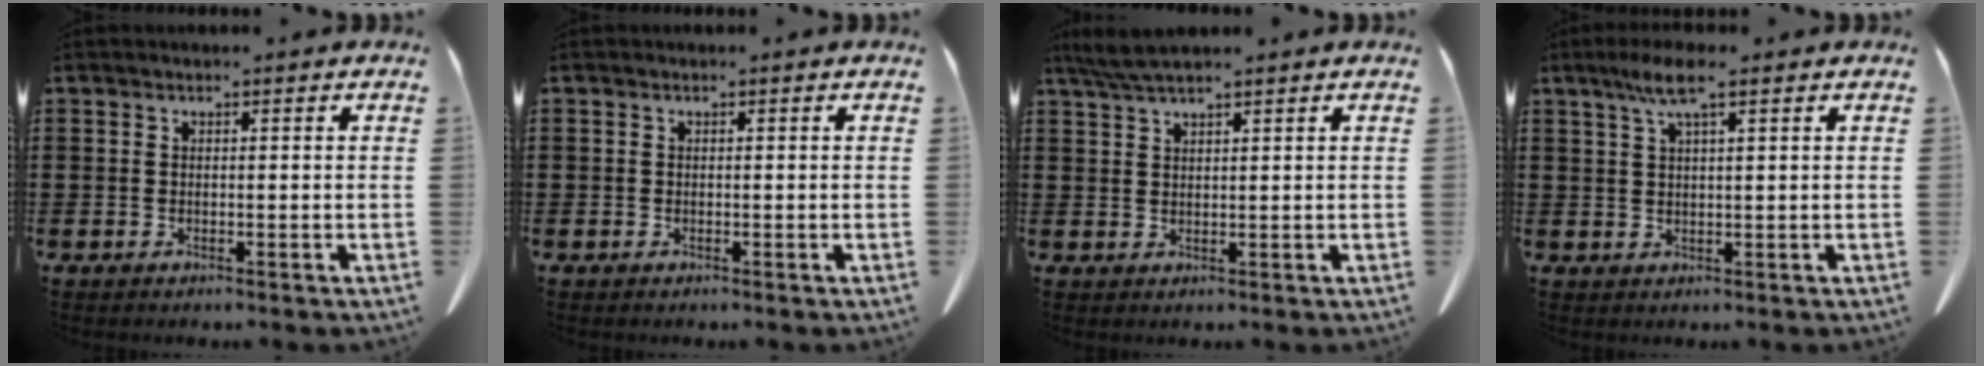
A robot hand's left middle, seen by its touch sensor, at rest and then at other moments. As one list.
[{"total": 0.0}, {"total": 3.3, "force": [2.6, 0.2, 2.1], "torque": [-0.047, -0.002, 0.050]}, {"total": 5.3, "force": [2.9, 0.6, 4.4], "torque": [-0.092, 0.005, 0.051]}]